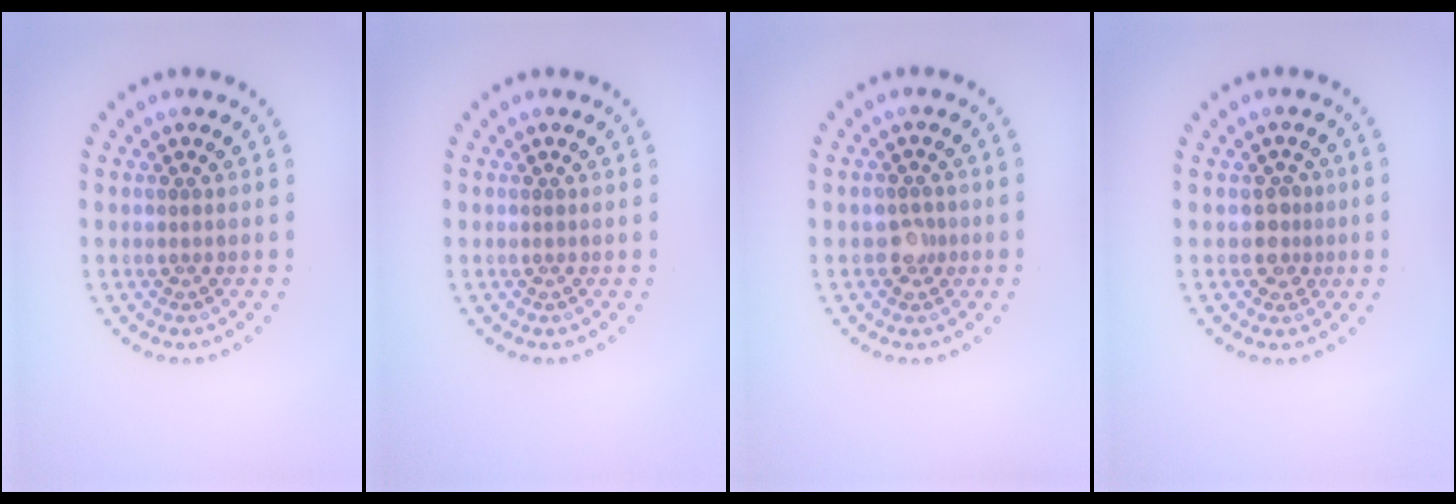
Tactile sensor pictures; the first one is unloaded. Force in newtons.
{"total": 0.0}
{"total": 1.6, "press": 1.5, "slide": 0.3}
{"total": 1.7, "press": 1.4, "slide": 1.0}